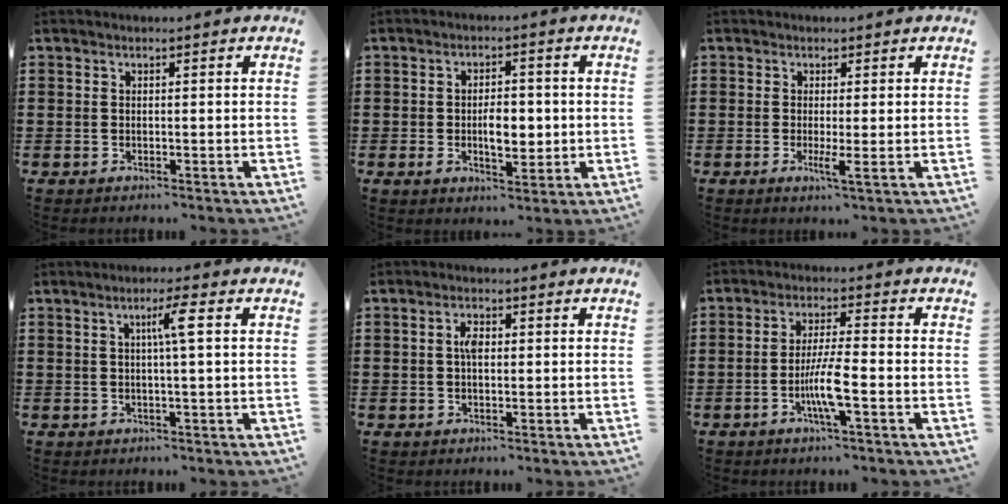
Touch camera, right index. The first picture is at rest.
{"total": 5.3, "force": [-0.5, 2.8, 4.5], "torque": [-0.068, 0.002, -0.014]}
{"total": 2.4, "force": [-0.5, 0.0, 2.3], "torque": [-0.042, -0.009, -0.009]}
{"total": 3.8, "force": [0.9, -0.2, 3.7], "torque": [-0.064, -0.001, 0.007]}
{"total": 2.5, "force": [0.3, 1.2, 2.2], "torque": [-0.044, 0.006, 0.003]}
{"total": 6.5, "force": [-2.2, 0.6, 6.1], "torque": [-0.122, -0.012, -0.044]}